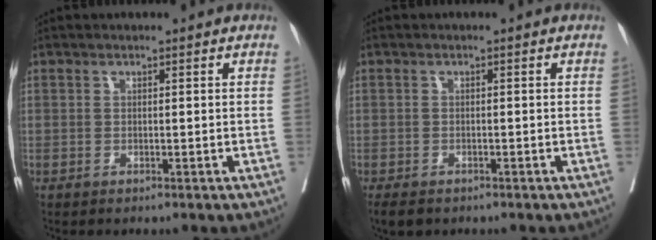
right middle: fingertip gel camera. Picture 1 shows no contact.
{"total": 2.9, "force": [-2.3, 1.4, 1.2], "torque": [-0.019, -0.005, -0.033]}